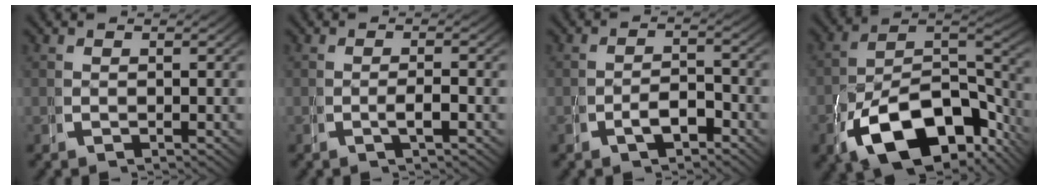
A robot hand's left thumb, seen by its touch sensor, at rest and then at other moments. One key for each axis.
{"total": 1.7, "fx": -0.7, "fy": 0.4, "fz": 1.5, "tx": -0.028, "ty": 0.003, "tz": -0.015}
{"total": 2.8, "fx": -1.7, "fy": 1.3, "fz": 1.8, "tx": -0.026, "ty": -0.004, "tz": -0.030}
{"total": 14.7, "fx": -5.1, "fy": 8.9, "fz": 10.5, "tx": -0.197, "ty": -0.051, "tz": -0.060}